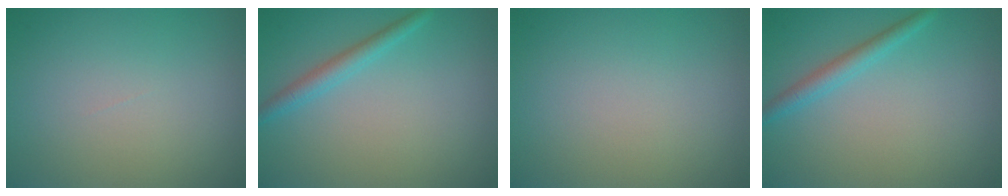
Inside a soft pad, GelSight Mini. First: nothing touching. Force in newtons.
{"total": 2.0, "press": 2.0, "slide": 0.0}
{"total": 0.0}
{"total": 2.0, "press": 2.0, "slide": 0.0}